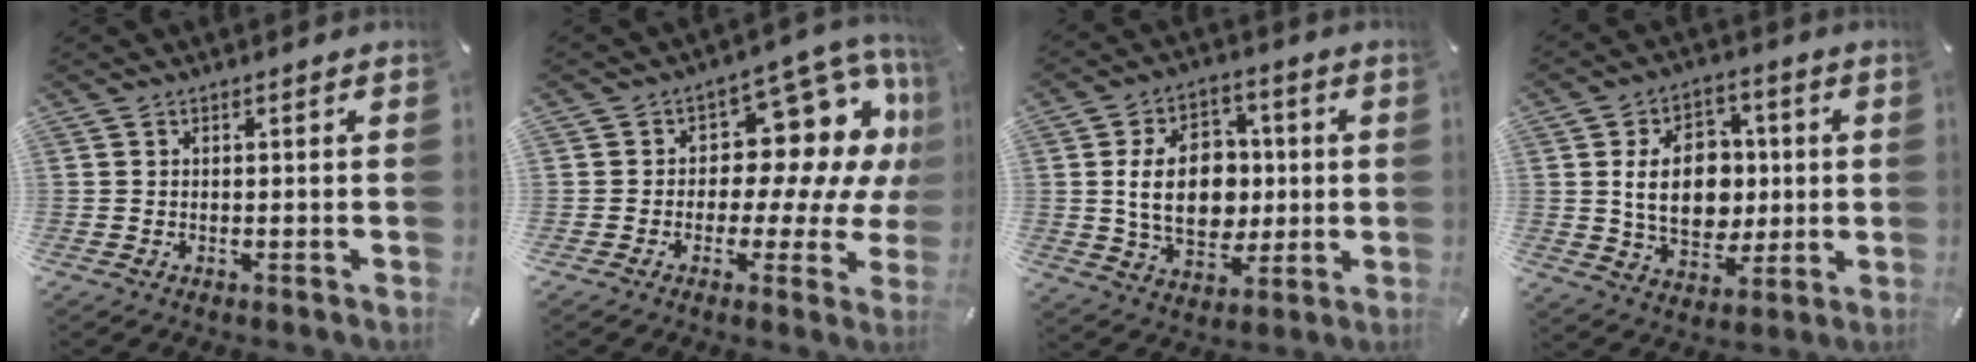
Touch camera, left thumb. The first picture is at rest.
{"total": 14.5, "force": [4.9, 9.2, 10.0], "torque": [-0.130, -0.047, 0.083]}
{"total": 16.1, "force": [0.7, 11.7, 11.0], "torque": [-0.201, 0.011, 0.012]}
{"total": 15.0, "force": [1.0, 11.2, 9.9], "torque": [-0.172, 0.009, 0.016]}